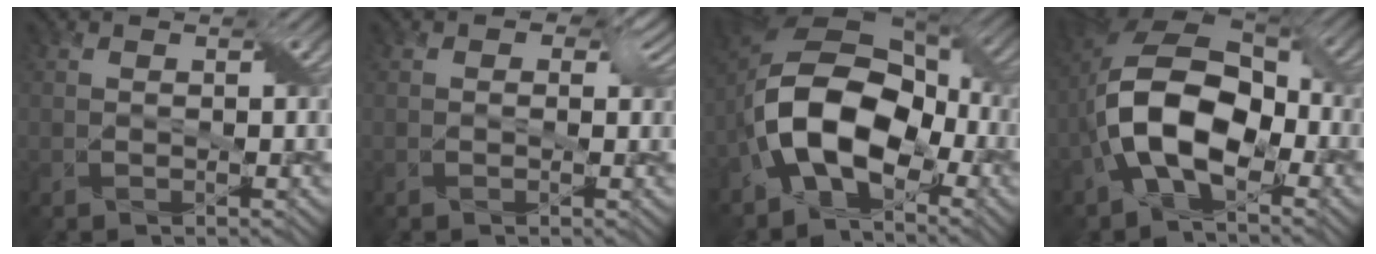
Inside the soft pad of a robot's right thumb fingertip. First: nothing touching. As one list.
[{"total": 4.0, "force": [1.3, 3.0, 2.3], "torque": [-0.018, 0.012, -0.010]}, {"total": 13.0, "force": [-4.3, 7.7, 9.6], "torque": [-0.180, -0.003, -0.098]}, {"total": 12.6, "force": [-3.3, 6.9, 10.1], "torque": [-0.208, 0.002, -0.078]}]